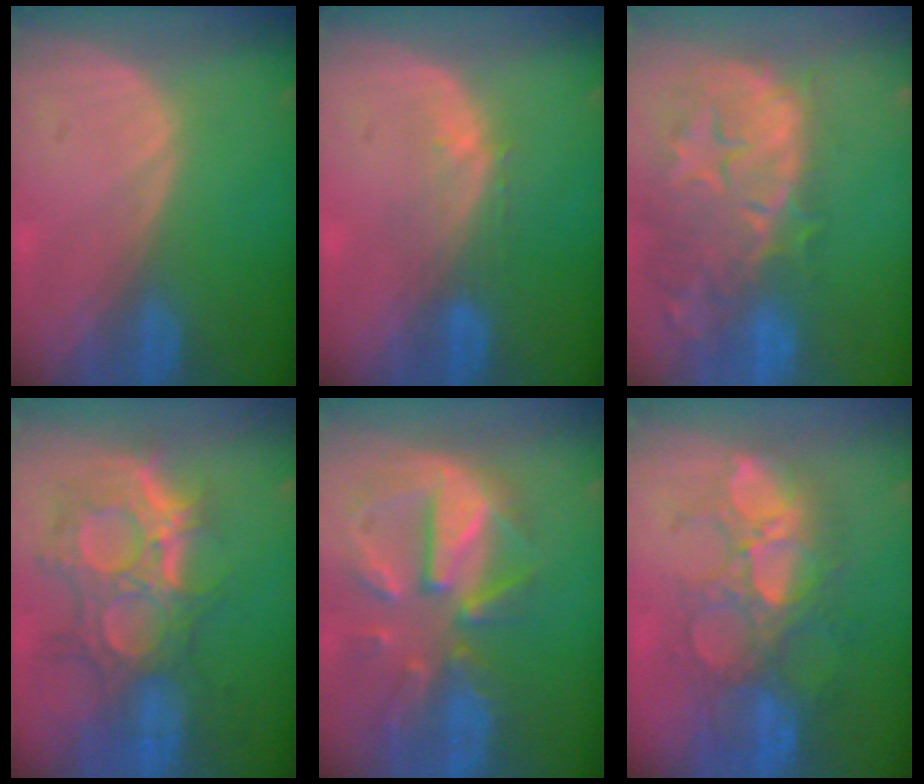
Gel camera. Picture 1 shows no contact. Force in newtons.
{"total": 3.4, "press": 3.4, "slide": 0.4}
{"total": 14.8, "press": 11.9, "slide": 8.8}
{"total": 11.8, "press": 10.6, "slide": 5.2}
{"total": 11.7, "press": 10.2, "slide": 5.7}
{"total": 10.5, "press": 9.8, "slide": 4.0}